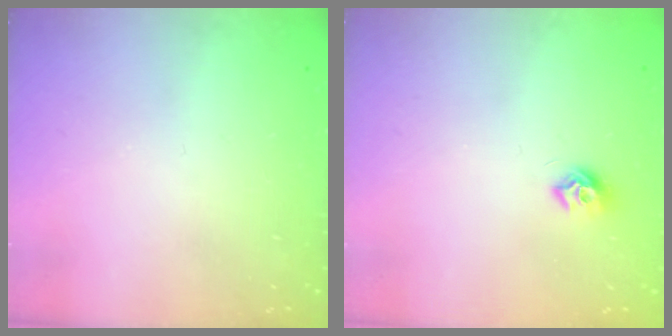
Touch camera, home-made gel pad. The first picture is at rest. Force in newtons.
{"total": 7.9, "press": 7.9, "slide": 0.6}